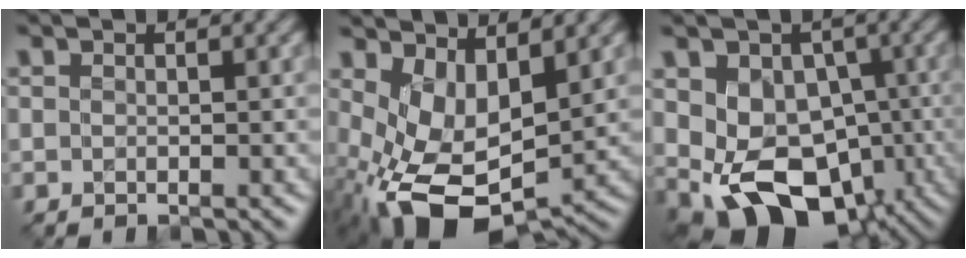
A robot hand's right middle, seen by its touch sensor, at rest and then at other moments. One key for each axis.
{"total": 8.7, "fx": -0.7, "fy": 4.8, "fz": 7.2, "tx": -0.158, "ty": -0.020, "tz": 0.000}
{"total": 9.4, "fx": -1.4, "fy": 6.9, "fz": 6.3, "tx": -0.098, "ty": -0.014, "tz": -0.024}